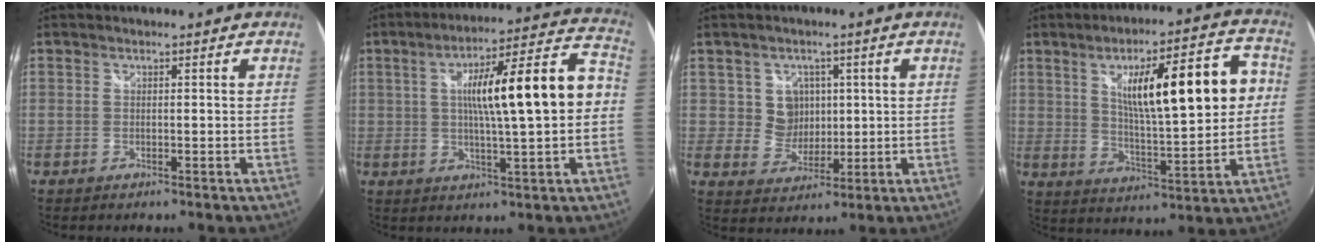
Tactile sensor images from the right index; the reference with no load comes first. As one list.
[{"total": 15.6, "force": [0.8, 0.5, 15.5], "torque": [-0.214, 0.024, 0.025]}, {"total": 5.9, "force": [1.3, 5.6, 1.5], "torque": [-0.028, 0.007, 0.031]}, {"total": 16.9, "force": [3.8, 2.4, 16.3], "torque": [-0.237, 0.011, 0.070]}]